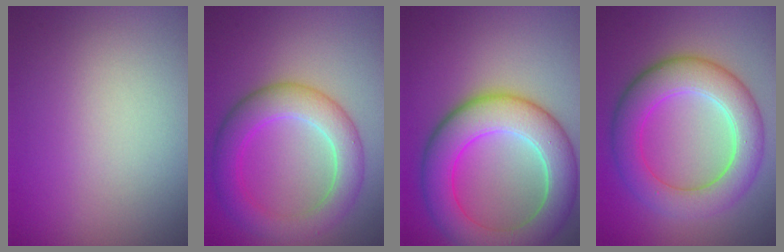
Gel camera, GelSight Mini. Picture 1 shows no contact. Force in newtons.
{"total": 5.2, "press": 5.2, "slide": 0.1}
{"total": 7.9, "press": 7.9, "slide": 0.2}
{"total": 6.6, "press": 6.6, "slide": 0.1}